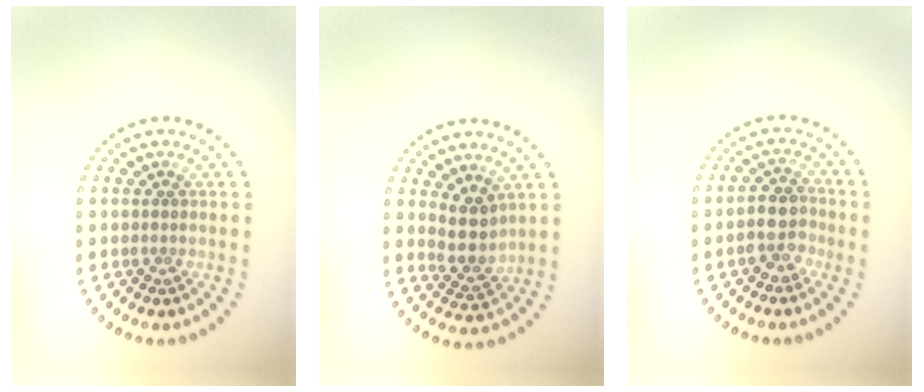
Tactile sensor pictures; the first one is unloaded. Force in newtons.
{"total": 2.7, "press": 2.3, "slide": 1.5}
{"total": 2.9, "press": 2.6, "slide": 1.2}